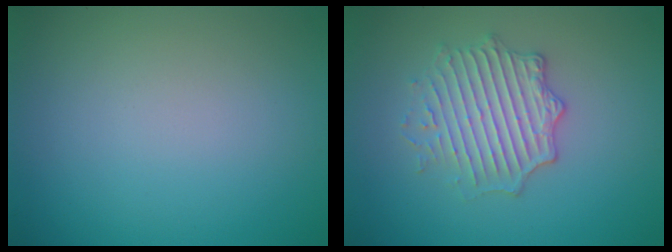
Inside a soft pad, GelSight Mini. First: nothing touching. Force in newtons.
{"total": 3.9, "press": 3.5, "slide": 1.6}